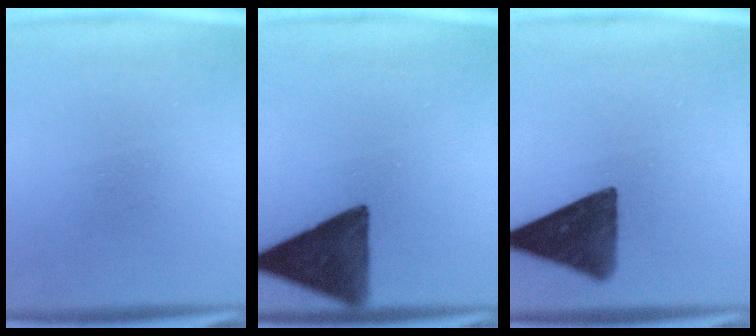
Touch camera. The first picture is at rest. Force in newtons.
{"total": 13.1}
{"total": 12.6}